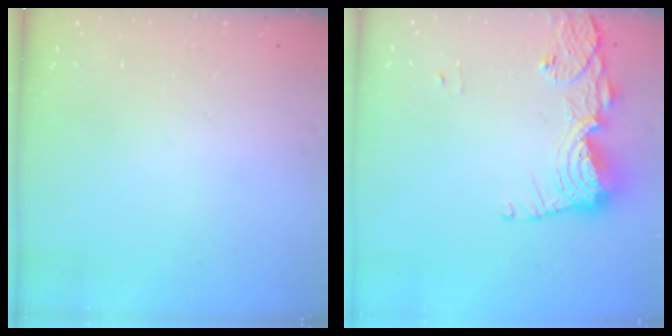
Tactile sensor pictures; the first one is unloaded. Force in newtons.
{"total": 13.2, "press": 13.2, "slide": 1.3}